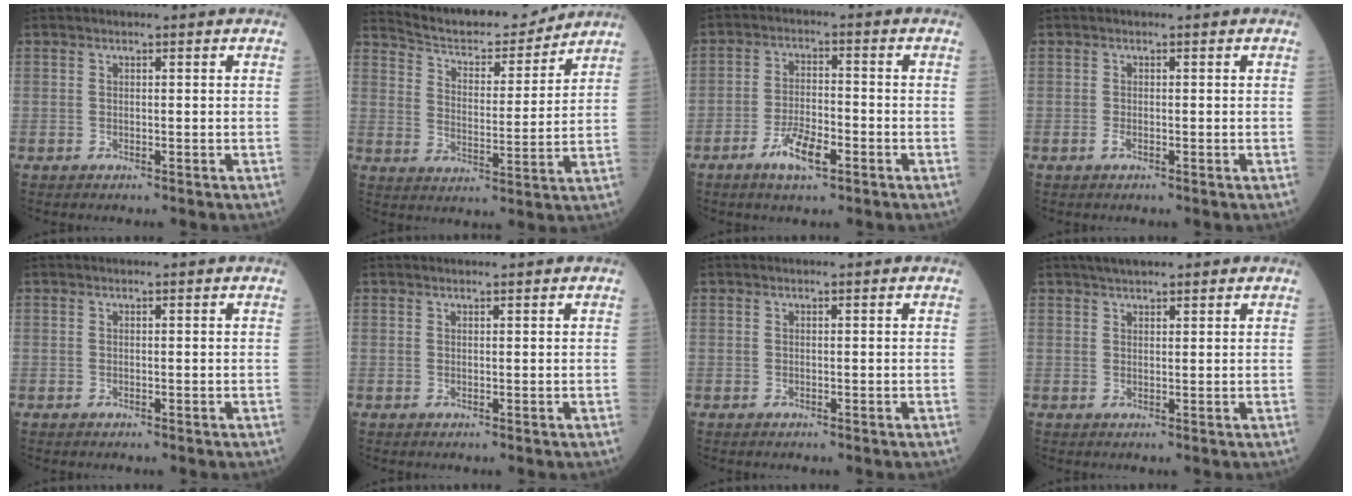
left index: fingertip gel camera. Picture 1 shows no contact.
{"total": 13.8, "force": [13.2, 2.2, 3.3], "torque": [-0.056, -0.003, 0.204]}
{"total": 5.9, "force": [-3.3, 1.7, 4.6], "torque": [-0.093, -0.001, -0.059]}
{"total": 0.7, "force": [-0.4, 0.2, 0.5], "torque": [-0.013, 0.000, -0.005]}
{"total": 0.0}
{"total": 1.2, "force": [1.1, 0.0, 0.4], "torque": [-0.005, 0.010, 0.020]}
{"total": 0.0}
{"total": 4.4, "force": [3.5, 1.1, 2.4], "torque": [-0.037, 0.026, 0.055]}